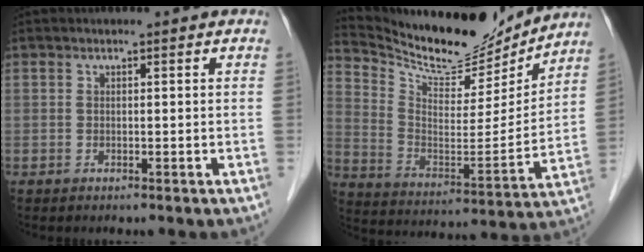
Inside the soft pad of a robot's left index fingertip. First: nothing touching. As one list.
[{"total": 16.7, "force": [15.9, 3.5, 4.0], "torque": [-0.092, -0.029, 0.263]}]